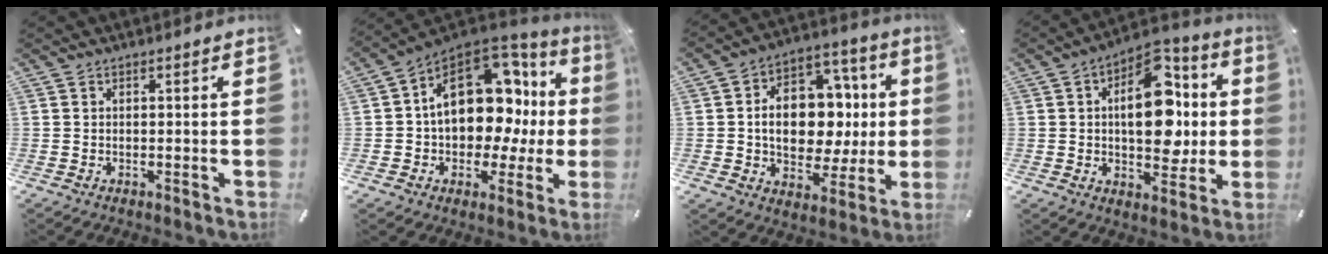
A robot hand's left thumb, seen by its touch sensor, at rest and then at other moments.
{"total": 18.9, "force": [4.4, 13.2, 12.7], "torque": [-0.181, -0.033, 0.082]}
{"total": 15.6, "force": [-0.3, 12.0, 9.9], "torque": [-0.161, 0.003, 0.003]}
{"total": 17.2, "force": [2.5, 10.6, 13.3], "torque": [-0.179, -0.011, 0.044]}